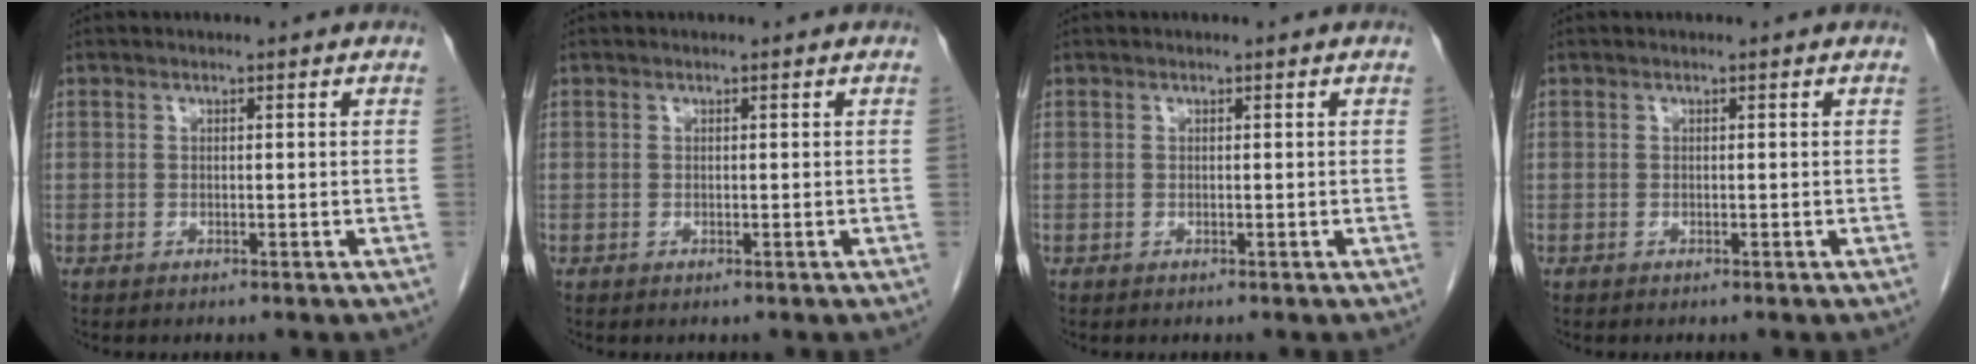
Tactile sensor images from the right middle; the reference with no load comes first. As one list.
[{"total": 0.0}, {"total": 0.0}, {"total": 0.0}]